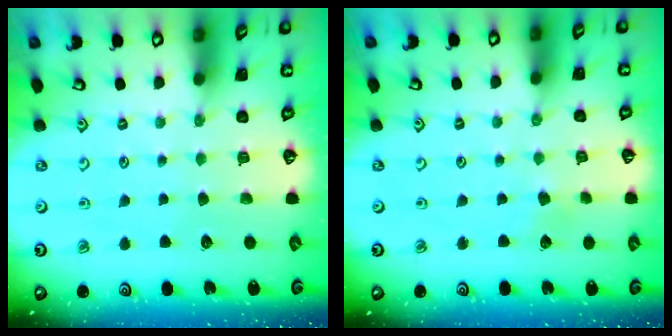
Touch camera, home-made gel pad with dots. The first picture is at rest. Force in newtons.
{"total": 2.8, "press": 2.8, "slide": 0.3}